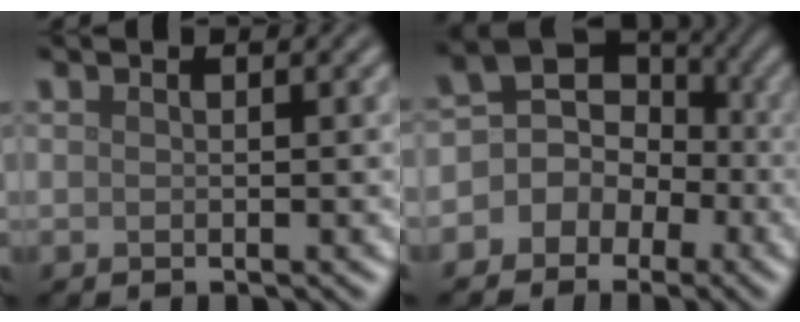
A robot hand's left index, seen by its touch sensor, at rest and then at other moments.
{"total": 7.1, "force": [-1.0, 6.5, 2.4], "torque": [-0.028, 0.038, -0.052]}